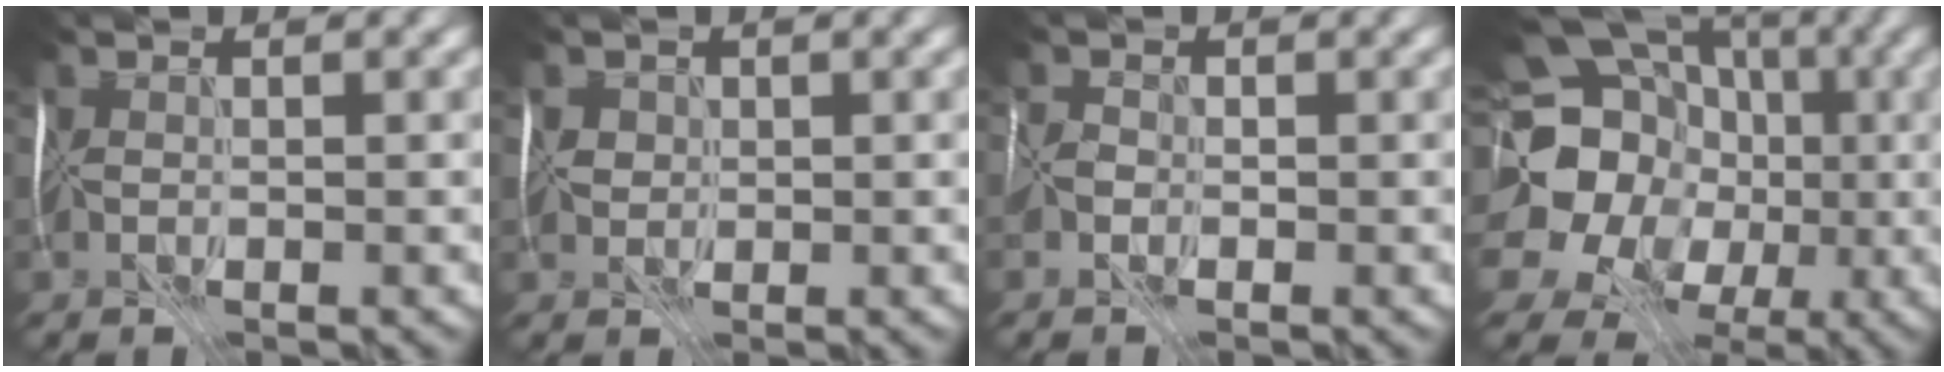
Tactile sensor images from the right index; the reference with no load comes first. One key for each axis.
{"total": 0.9, "fx": 0.5, "fy": 0.8, "fz": -0.3, "tx": 0.010, "ty": 0.006, "tz": 0.010}
{"total": 1.2, "fx": -0.5, "fy": -0.4, "fz": -1.0, "tx": 0.022, "ty": 0.006, "tz": -0.012}
{"total": 17.5, "fx": 1.7, "fy": 15.4, "fz": 8.3, "tx": -0.159, "ty": 0.015, "tz": 0.021}